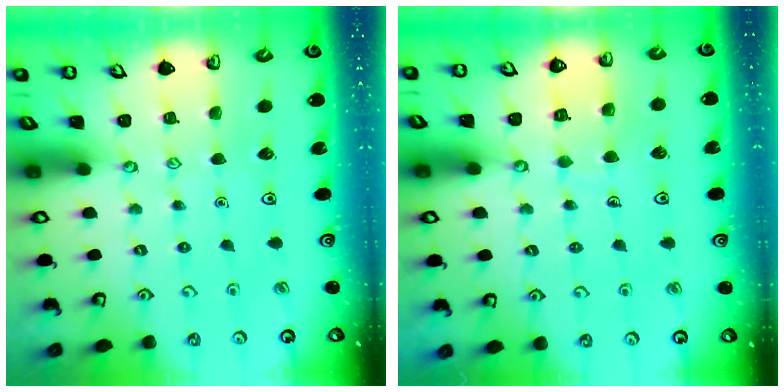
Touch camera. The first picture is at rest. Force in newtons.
{"total": 5.7, "press": 5.7, "slide": 0.3}